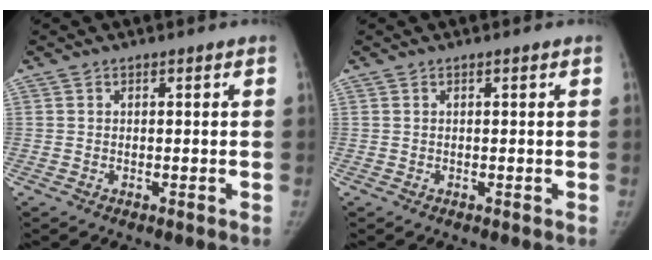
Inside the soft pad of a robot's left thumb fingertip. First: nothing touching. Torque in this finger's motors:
{"motor_torque": [-0.23, 0.06, -0.29, -0.02, -0.01]}